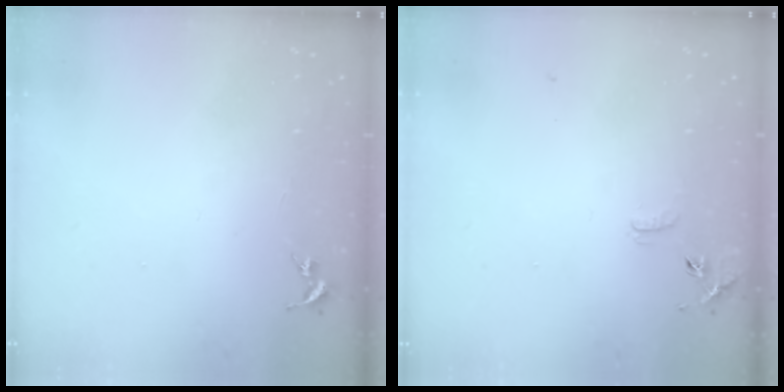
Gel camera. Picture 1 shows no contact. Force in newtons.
{"total": 6.9, "press": 6.9, "slide": 0.6}